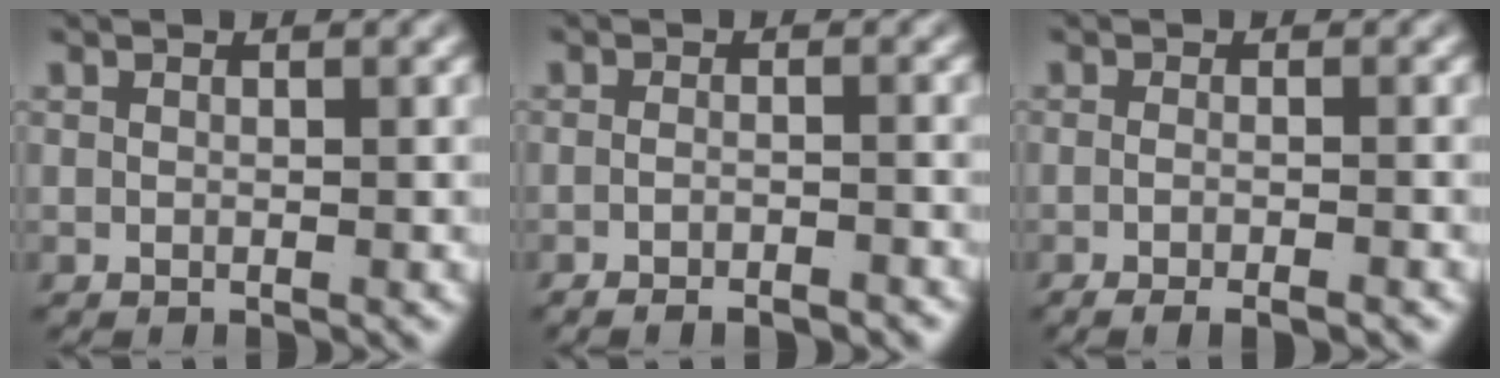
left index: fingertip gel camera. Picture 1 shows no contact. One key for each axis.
{"total": 3.2, "fx": -3.0, "fy": 0.3, "fz": 1.0, "tx": -0.018, "ty": -0.010, "tz": -0.045}
{"total": 3.1, "fx": -2.6, "fy": 0.2, "fz": 1.6, "tx": -0.026, "ty": -0.007, "tz": -0.037}